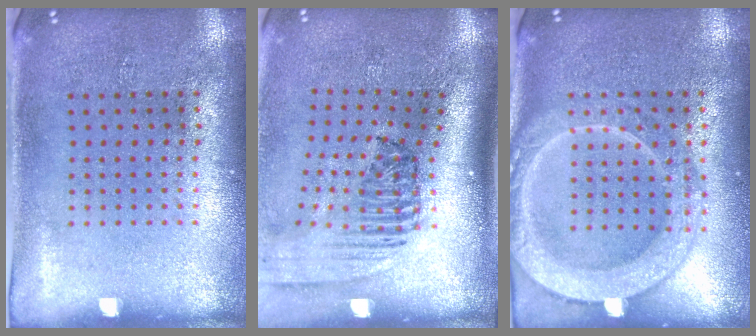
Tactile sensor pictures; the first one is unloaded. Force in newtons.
{"total": 2.4, "press": 1.7, "slide": 1.8}
{"total": 4.2, "press": 4.2, "slide": 0.5}